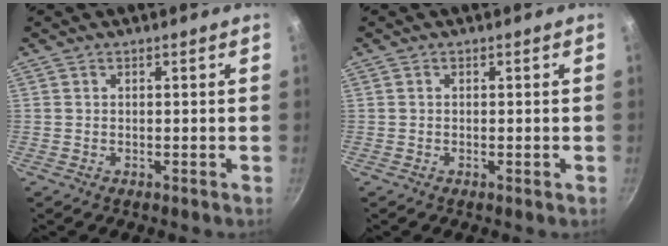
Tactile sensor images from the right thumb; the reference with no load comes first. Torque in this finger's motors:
{"motor_torque": [-0.44, 0.32, -0.15, 0.01, -0.01]}